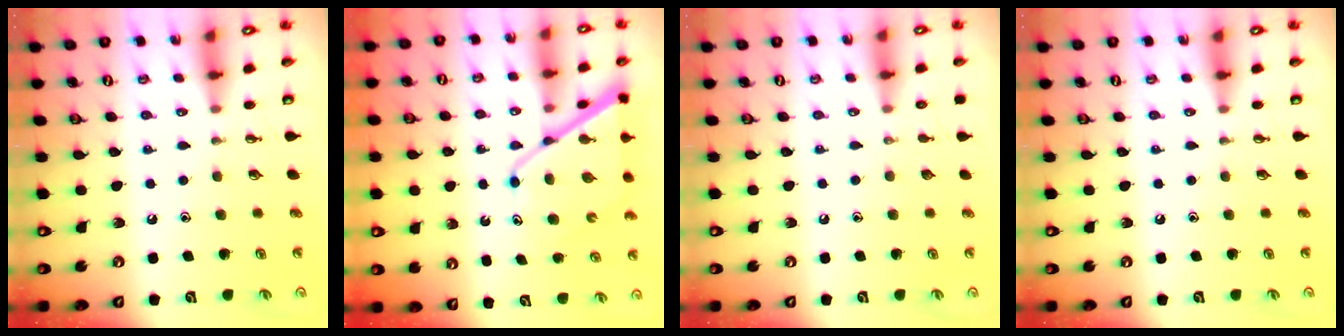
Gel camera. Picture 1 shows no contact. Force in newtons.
{"total": 12.4, "press": 12.3, "slide": 1.2}
{"total": 0.0}
{"total": 0.0}